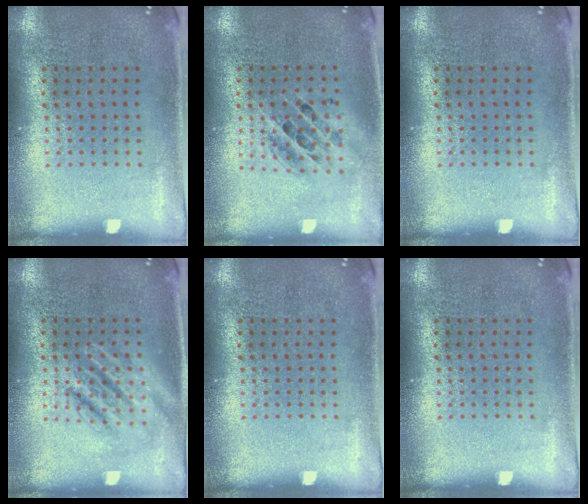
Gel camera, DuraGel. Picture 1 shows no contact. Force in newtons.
{"total": 1.5, "press": 1.2, "slide": 0.8}
{"total": 0.0}
{"total": 2.7, "press": 2.7, "slide": 0.4}
{"total": 0.0}
{"total": 0.0}